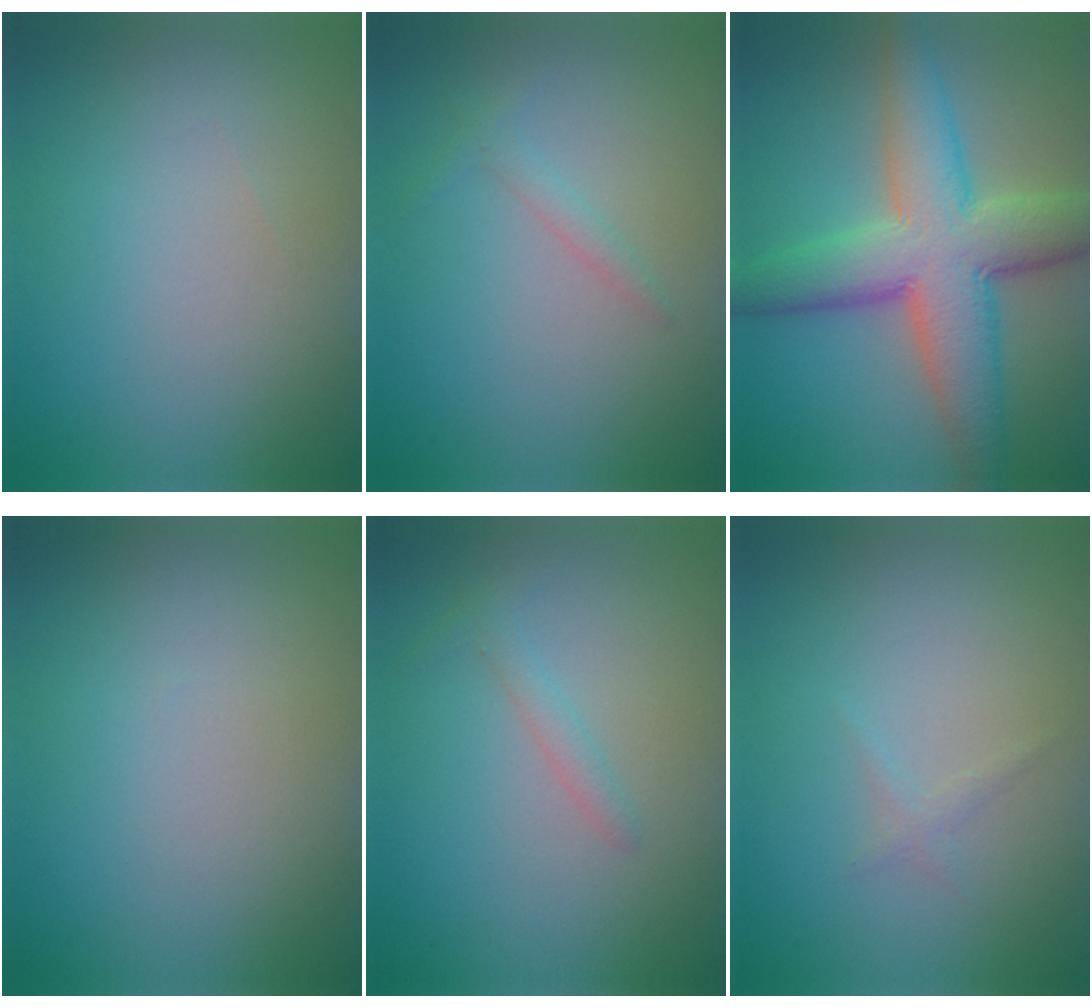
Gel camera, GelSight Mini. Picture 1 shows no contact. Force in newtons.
{"total": 1.1, "press": 1.1, "slide": 0.0}
{"total": 9.5, "press": 9.5, "slide": 0.4}
{"total": 0.0}
{"total": 1.2, "press": 1.2, "slide": 0.1}
{"total": 0.7, "press": 0.7, "slide": 0.1}